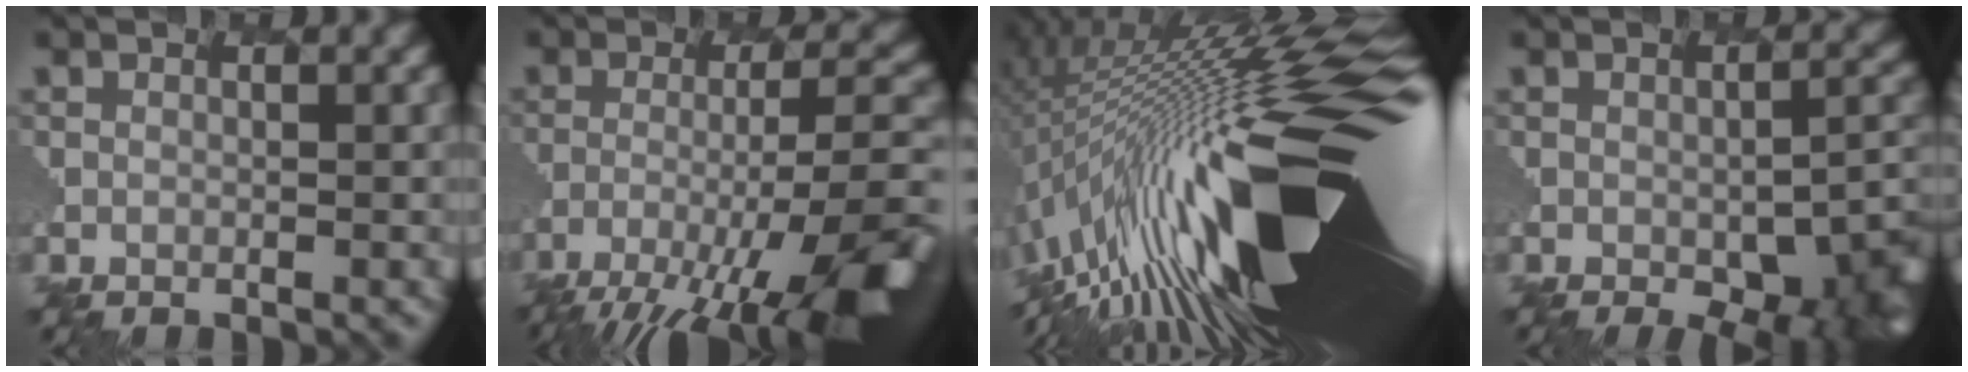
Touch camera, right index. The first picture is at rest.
{"total": 13.9, "force": [-8.5, 3.5, 10.4], "torque": [-0.173, -0.010, -0.127]}
{"total": 18.8, "force": [-1.5, 5.1, 18.0], "torque": [-0.291, 0.019, -0.049]}
{"total": 8.1, "force": [-3.5, 3.2, 6.6], "torque": [-0.090, -0.023, -0.035]}